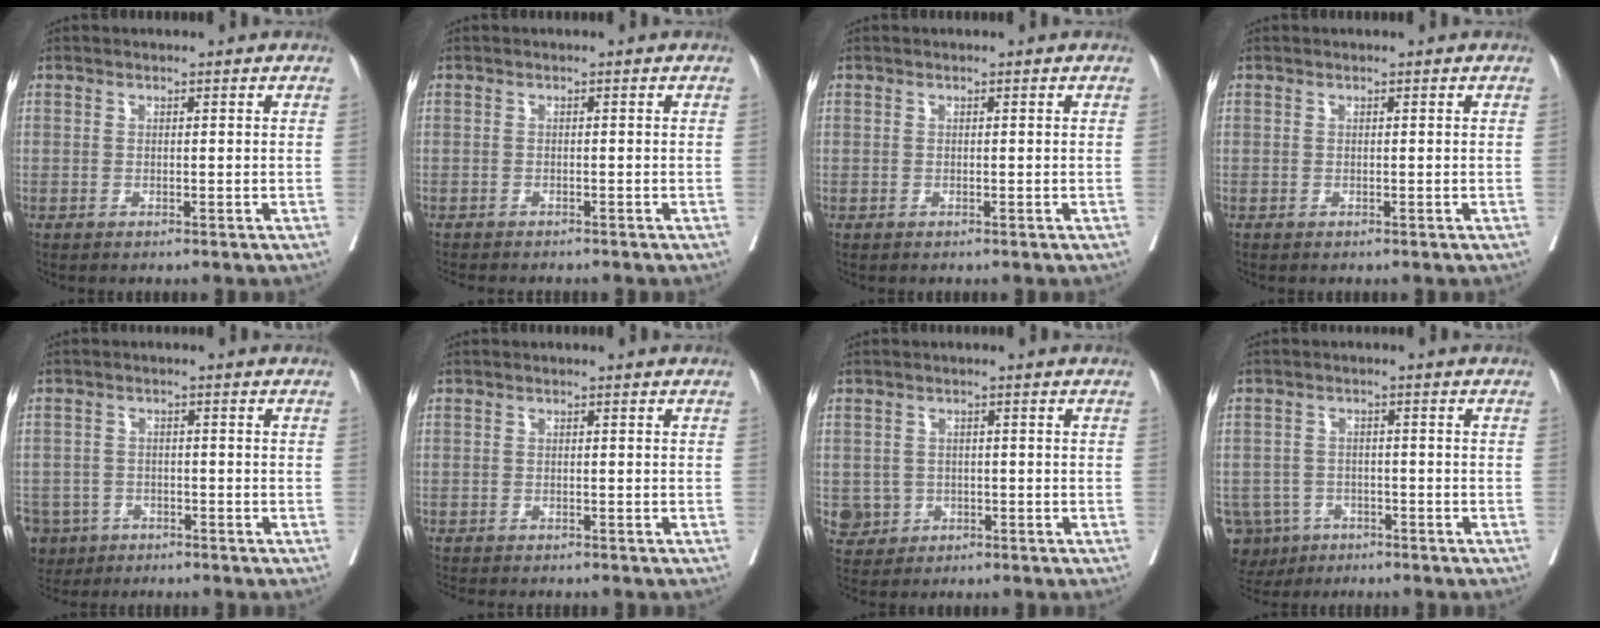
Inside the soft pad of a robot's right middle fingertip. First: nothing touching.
{"total": 5.3, "force": [-4.7, 1.3, 2.0], "torque": [-0.025, -0.006, -0.065]}
{"total": 0.0}
{"total": 0.0}
{"total": 9.3, "force": [-5.5, 7.2, 2.2], "torque": [-0.069, -0.005, -0.089]}
{"total": 4.5, "force": [-4.0, 1.0, 1.8], "torque": [-0.023, -0.007, -0.056]}
{"total": 3.6, "force": [-0.9, 3.4, 0.4], "torque": [0.000, 0.007, -0.009]}
{"total": 8.0, "force": [-4.8, 6.2, 1.5], "torque": [-0.037, 0.002, -0.073]}